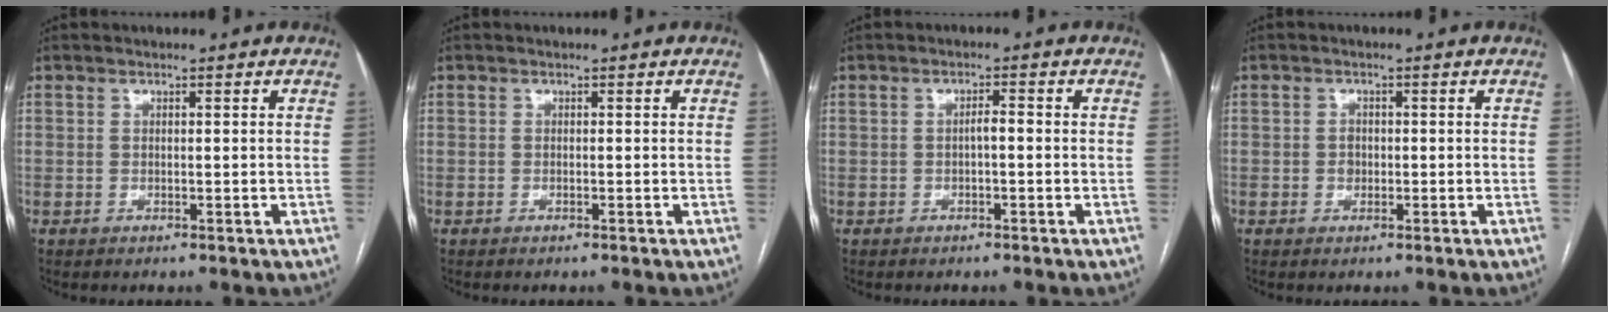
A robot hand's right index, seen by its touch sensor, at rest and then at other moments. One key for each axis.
{"total": 0.0}
{"total": 1.6, "fx": -0.2, "fy": 0.4, "fz": 1.6, "tx": -0.024, "ty": 0.006, "tz": -0.003}
{"total": 1.4, "fx": -0.2, "fy": 1.2, "fz": 0.8, "tx": -0.012, "ty": 0.004, "tz": -0.002}